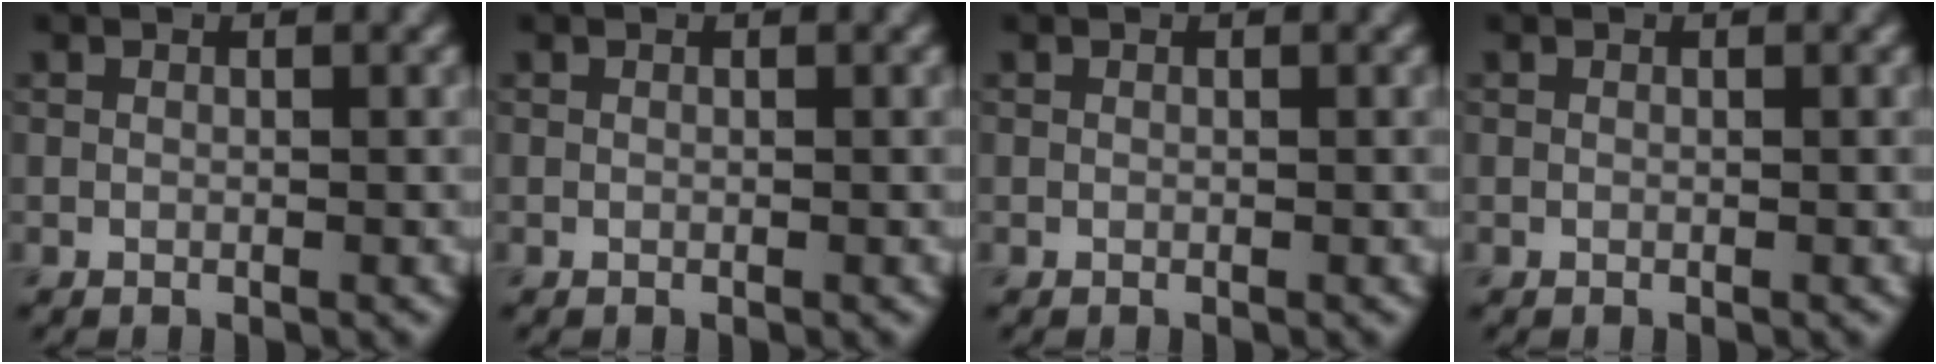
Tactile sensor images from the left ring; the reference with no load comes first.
{"total": 0.0}
{"total": 0.0}
{"total": 0.0}